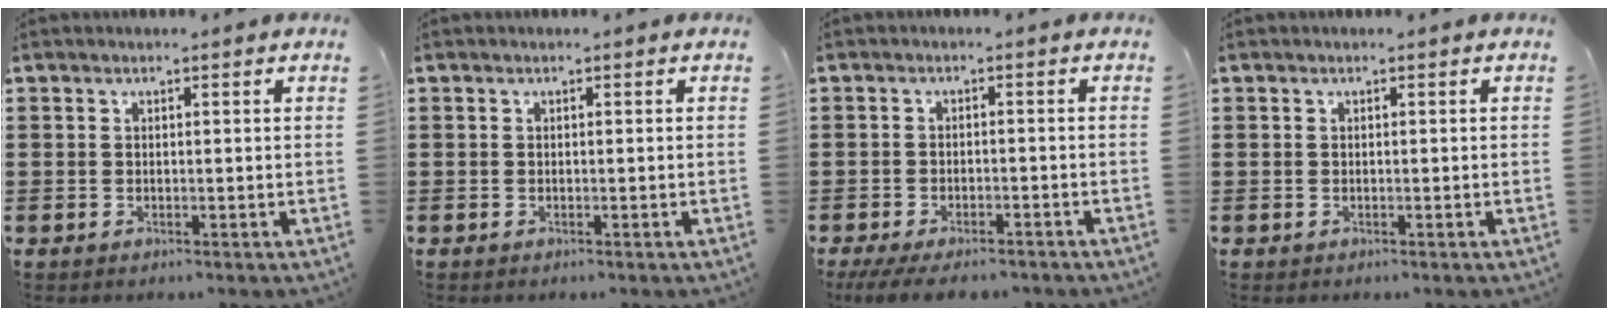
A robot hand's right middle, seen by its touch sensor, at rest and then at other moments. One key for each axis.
{"total": 0.0}
{"total": 3.1, "fx": -2.8, "fy": 0.4, "fz": 1.2, "tx": -0.029, "ty": -0.007, "tz": -0.056}
{"total": 0.0}